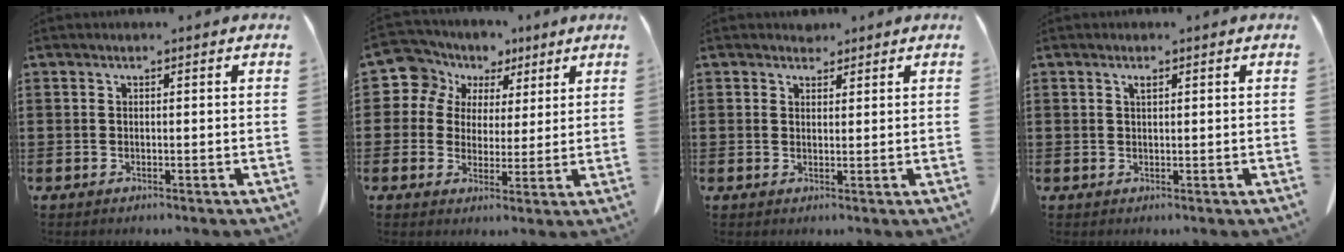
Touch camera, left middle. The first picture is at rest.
{"total": 7.4, "force": [4.0, 6.2, 1.0], "torque": [-0.068, -0.016, 0.074]}
{"total": 1.8, "force": [1.6, 0.7, 0.1], "torque": [0.002, -0.001, 0.031]}
{"total": 0.9, "force": [0.5, 0.2, 0.7], "torque": [-0.017, 0.000, 0.009]}